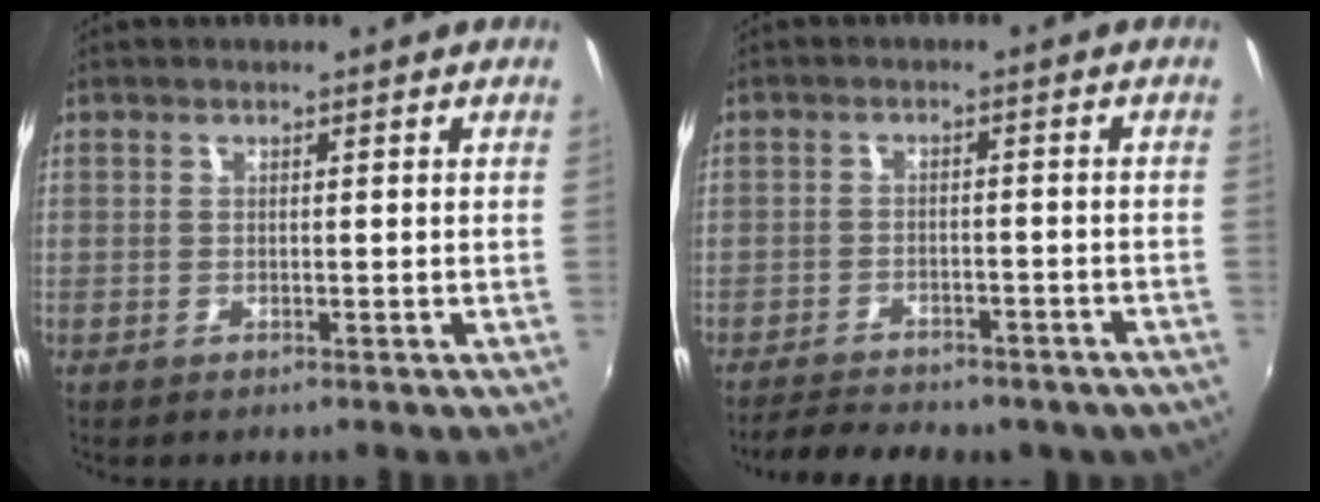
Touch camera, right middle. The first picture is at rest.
{"total": 11.2, "force": [-9.4, 4.1, 4.6], "torque": [-0.109, -0.009, -0.121]}